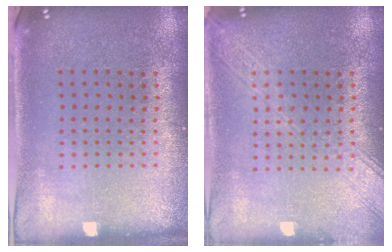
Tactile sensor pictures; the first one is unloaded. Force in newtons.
{"total": 2.0, "press": 2.0, "slide": 0.3}